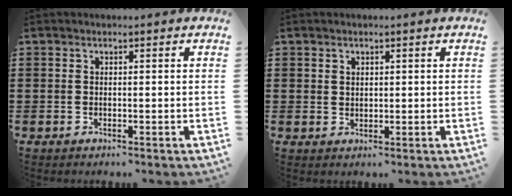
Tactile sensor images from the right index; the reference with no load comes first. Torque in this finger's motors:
{"motor_torque": [-0.76, 1.28, -0.05, -0.01]}